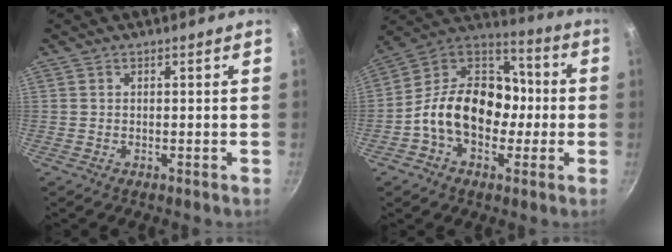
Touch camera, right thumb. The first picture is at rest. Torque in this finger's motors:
{"motor_torque": [-0.37, 1.07, 1.11, -0.73, 0.15]}